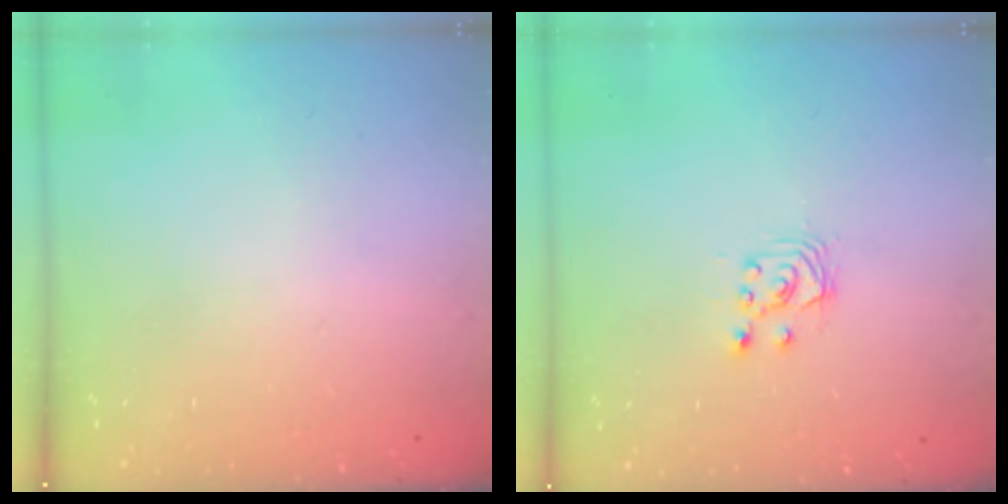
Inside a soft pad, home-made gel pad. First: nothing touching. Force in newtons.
{"total": 2.9, "press": 2.9, "slide": 0.2}